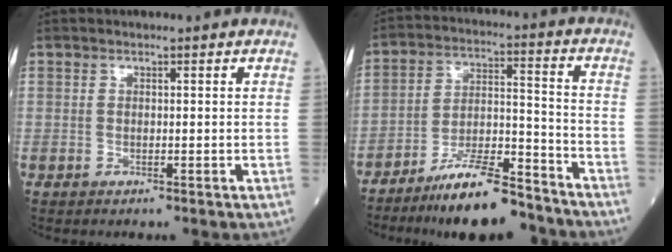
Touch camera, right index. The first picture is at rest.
{"total": 12.3, "force": [-10.2, 2.4, 6.5], "torque": [-0.109, 0.015, -0.174]}